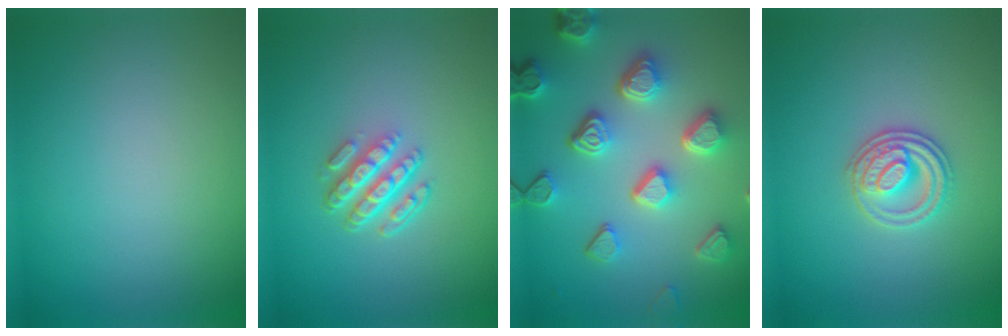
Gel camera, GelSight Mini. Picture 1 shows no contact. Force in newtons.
{"total": 4.3, "press": 3.0, "slide": 3.0}
{"total": 6.7, "press": 5.3, "slide": 4.1}
{"total": 3.0, "press": 2.8, "slide": 0.9}